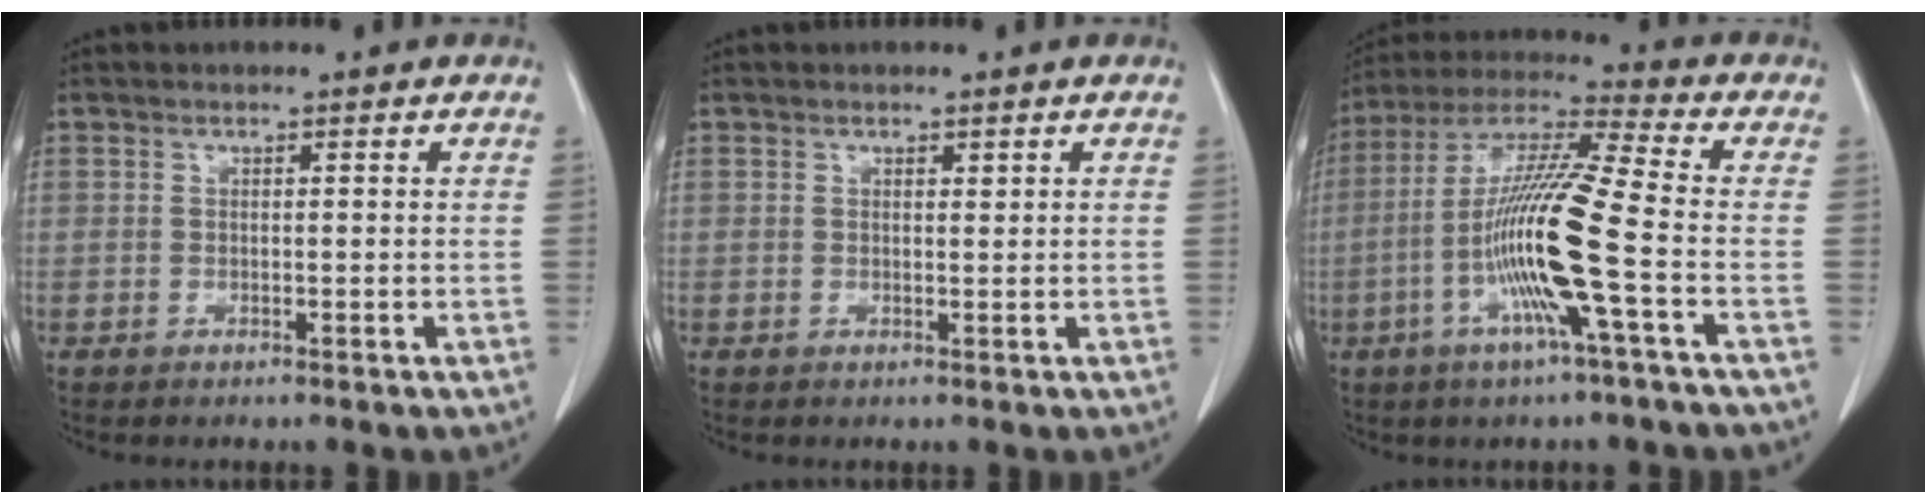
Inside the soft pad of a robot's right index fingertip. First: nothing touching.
{"total": 0.6, "force": [0.4, 0.2, 0.4], "torque": [-0.008, -0.004, 0.006]}
{"total": 15.0, "force": [-3.9, -0.7, 14.5], "torque": [-0.283, -0.003, -0.085]}